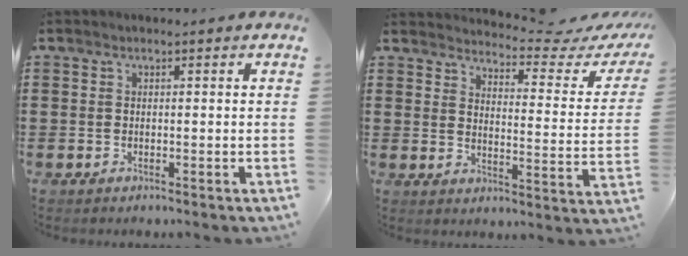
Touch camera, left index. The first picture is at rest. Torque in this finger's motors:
{"motor_torque": [2.14, 0.00, 0.12, 0.03]}